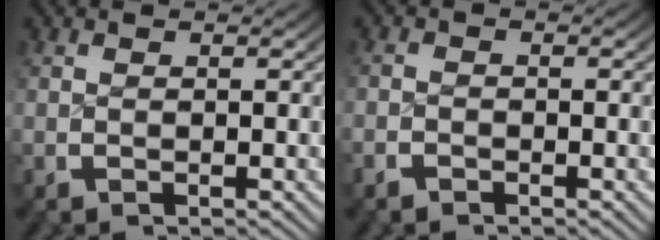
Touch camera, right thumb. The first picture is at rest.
{"total": 1.1, "force": [-1.0, 0.6, 0.1], "torque": [0.001, -0.001, -0.023]}